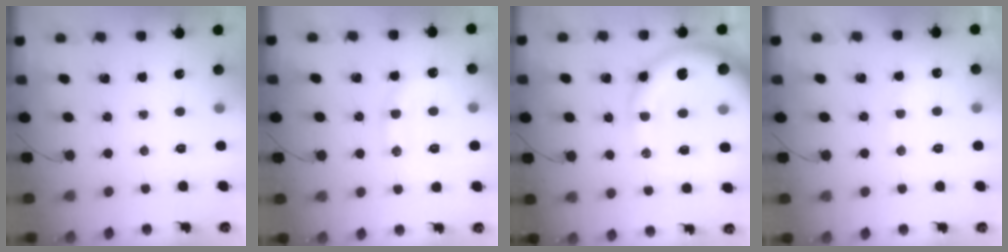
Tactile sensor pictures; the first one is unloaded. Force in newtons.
{"total": 12.5, "press": 12.4, "slide": 1.0}
{"total": 14.7, "press": 14.2, "slide": 3.7}
{"total": 7.5, "press": 7.4, "slide": 1.3}